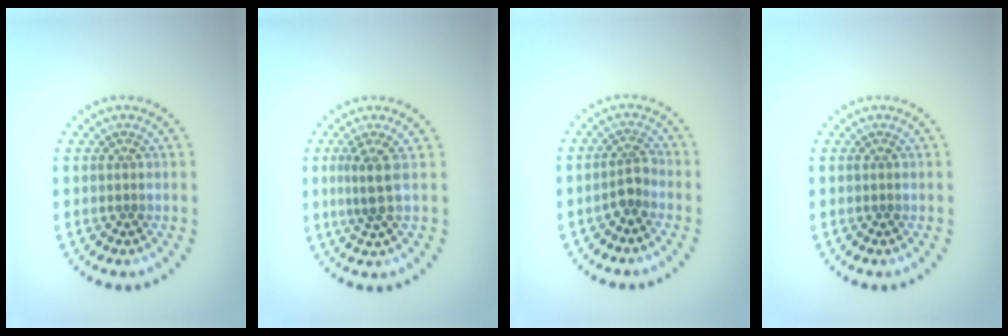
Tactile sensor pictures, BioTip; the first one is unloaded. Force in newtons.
{"total": 2.3, "press": 1.5, "slide": 1.7}
{"total": 1.9, "press": 1.4, "slide": 1.3}
{"total": 0.0}